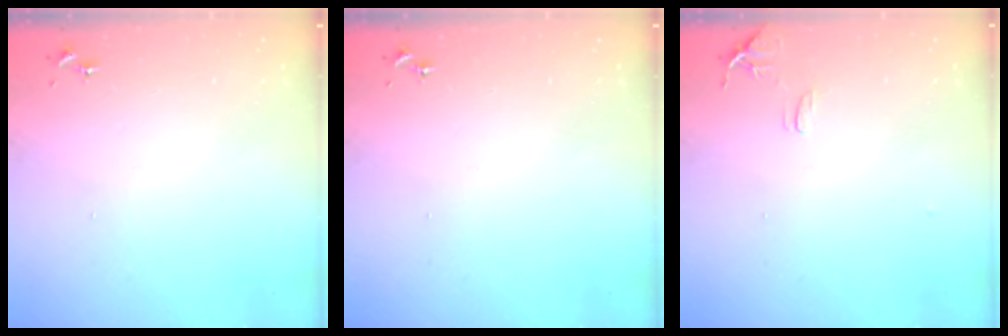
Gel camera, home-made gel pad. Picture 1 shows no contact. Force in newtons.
{"total": 0.0}
{"total": 7.7, "press": 7.7, "slide": 0.7}